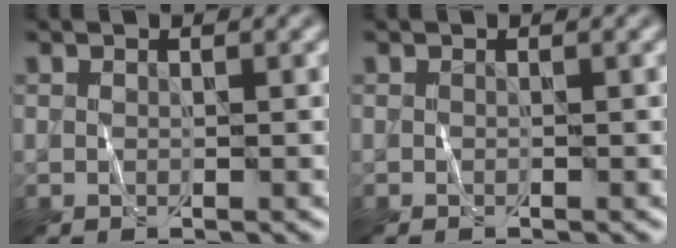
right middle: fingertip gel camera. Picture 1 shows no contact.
{"total": 0.0}